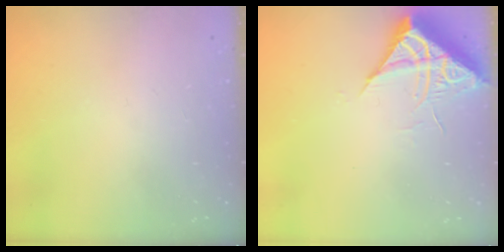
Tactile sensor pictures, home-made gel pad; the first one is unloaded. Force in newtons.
{"total": 6.9, "press": 6.9, "slide": 0.4}